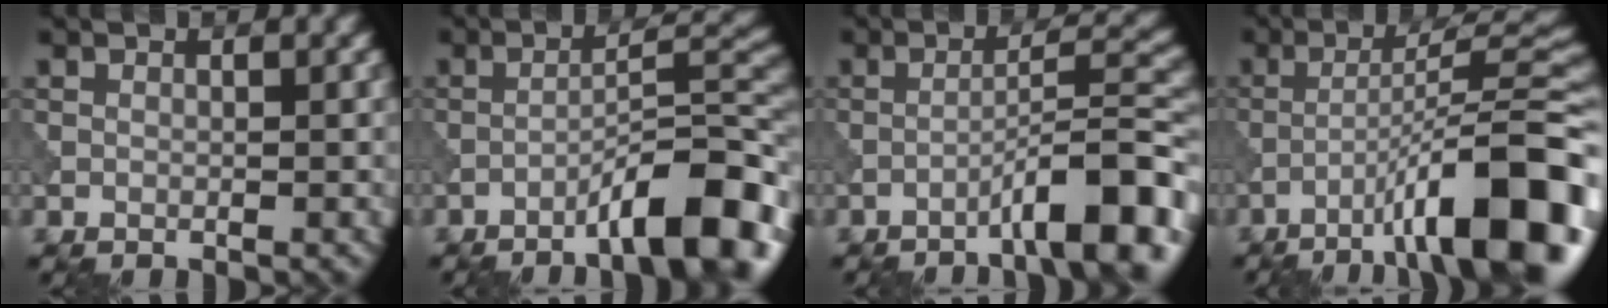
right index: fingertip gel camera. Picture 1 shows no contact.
{"total": 9.4, "force": [-5.6, 1.9, 7.4], "torque": [-0.103, 0.019, -0.089]}
{"total": 8.0, "force": [-4.9, 1.2, 6.2], "torque": [-0.086, 0.023, -0.079]}
{"total": 13.4, "force": [-6.9, 2.5, 11.2], "torque": [-0.158, 0.020, -0.103]}